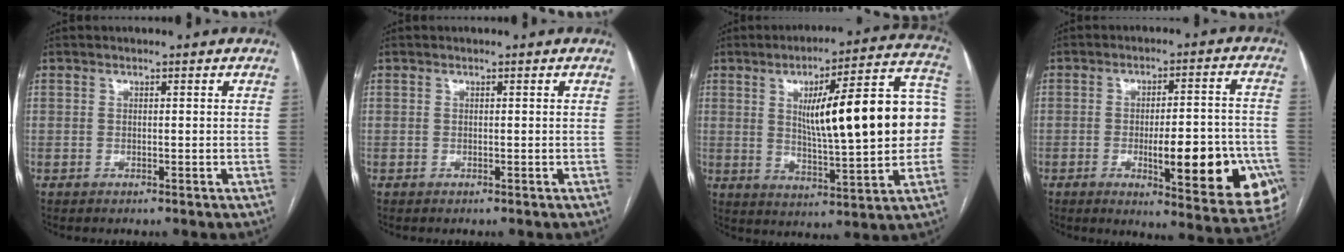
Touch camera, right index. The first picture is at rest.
{"total": 0.0}
{"total": 21.3, "force": [2.2, 3.5, 20.8], "torque": [-0.274, 0.038, 0.035]}
{"total": 18.6, "force": [-5.6, 4.4, 17.2], "torque": [-0.144, 0.014, -0.055]}